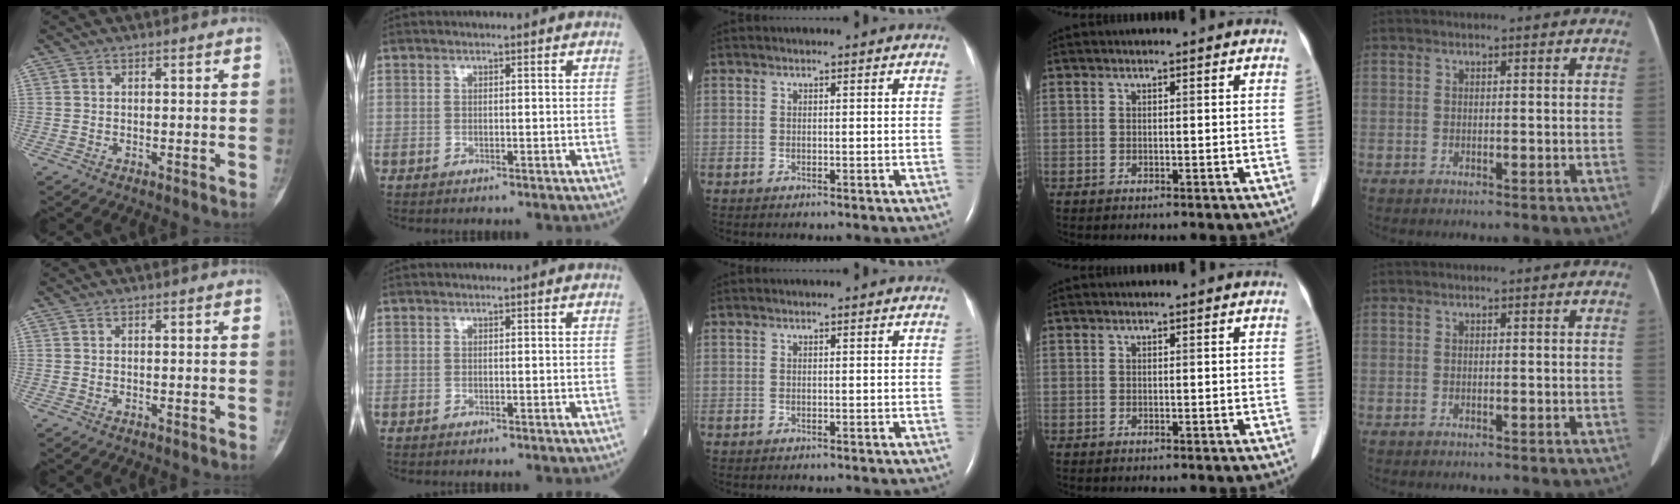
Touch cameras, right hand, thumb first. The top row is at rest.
{}